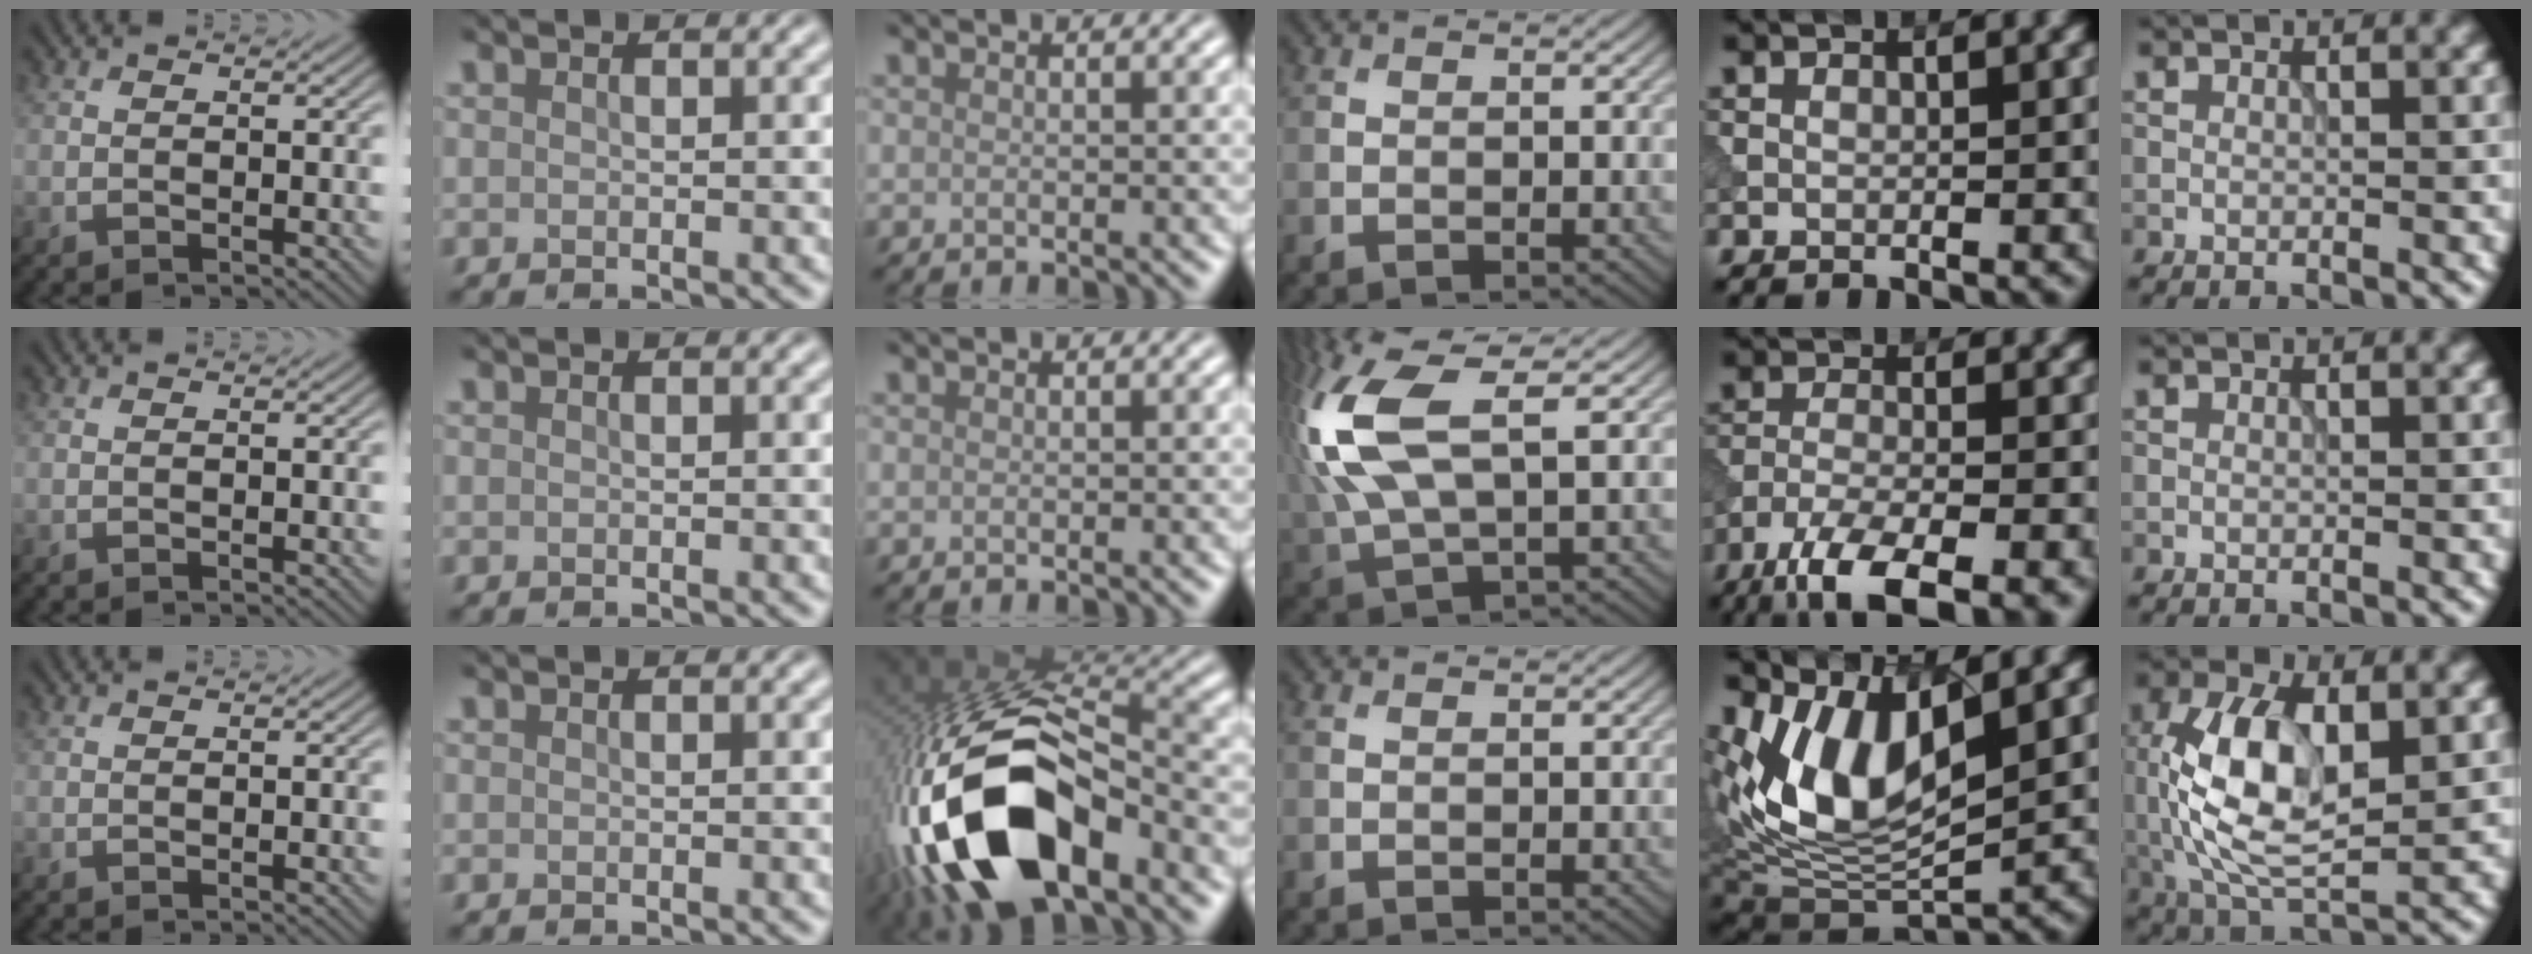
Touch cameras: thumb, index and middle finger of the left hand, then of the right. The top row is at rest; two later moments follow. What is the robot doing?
{"motion": "insert", "object": "power adapter"}